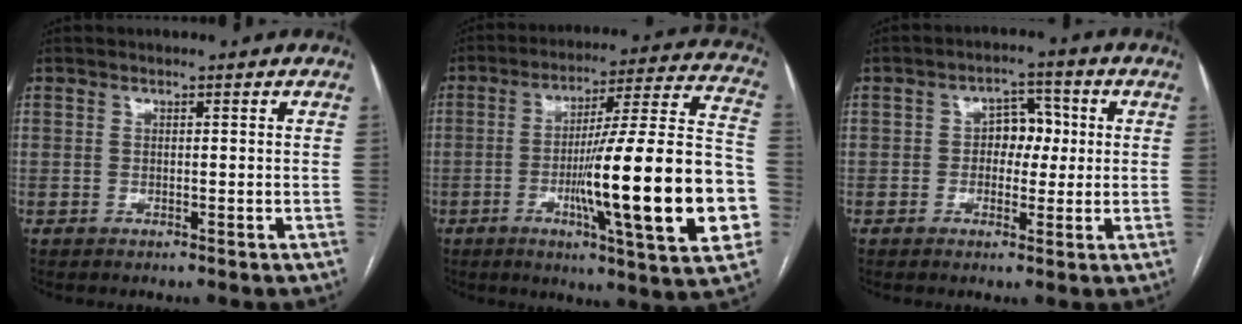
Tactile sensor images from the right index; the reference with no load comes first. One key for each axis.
{"total": 25.1, "fx": -5.7, "fy": 1.1, "fz": 24.4, "tx": -0.315, "ty": 0.000, "tz": -0.089}
{"total": 5.0, "fx": 0.3, "fy": 3.4, "fz": 3.7, "tx": -0.052, "ty": 0.021, "tz": 0.003}